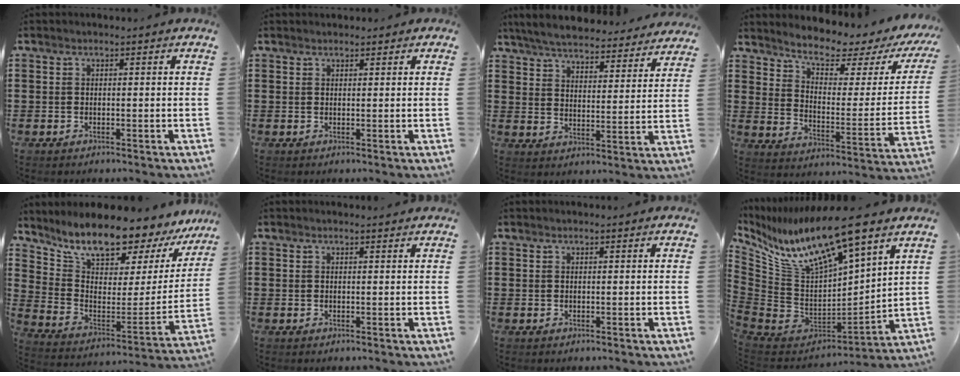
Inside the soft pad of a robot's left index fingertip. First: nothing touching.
{"total": 0.9, "force": [0.8, 0.4, 0.2], "torque": [-0.006, 0.003, 0.016]}
{"total": 5.8, "force": [5.7, 0.0, 1.0], "torque": [-0.048, -0.040, 0.098]}
{"total": 4.9, "force": [3.8, 1.4, 2.6], "torque": [-0.065, -0.031, 0.056]}
{"total": 10.4, "force": [9.5, 2.2, 3.7], "torque": [-0.090, -0.088, 0.157]}
{"total": 0.5, "force": [0.5, 0.0, 0.2], "torque": [-0.007, -0.001, 0.011]}
{"total": 0.0}
{"total": 13.0, "force": [9.5, 2.7, 8.5], "torque": [-0.215, -0.070, 0.160]}